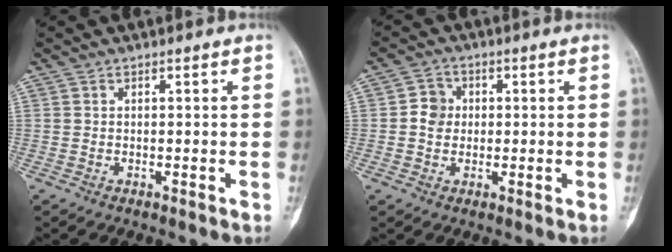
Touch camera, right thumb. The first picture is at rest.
{"total": 4.1, "force": [0.1, 3.7, 1.8], "torque": [-0.011, 0.006, -0.005]}